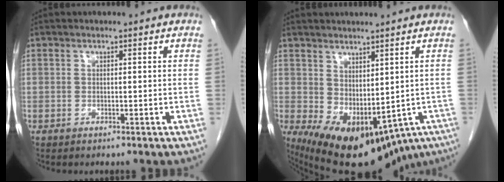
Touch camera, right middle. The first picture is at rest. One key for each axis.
{"total": 17.5, "fx": -7.8, "fy": 8.6, "fz": 13.0, "tx": -0.209, "ty": -0.027, "tz": -0.083}